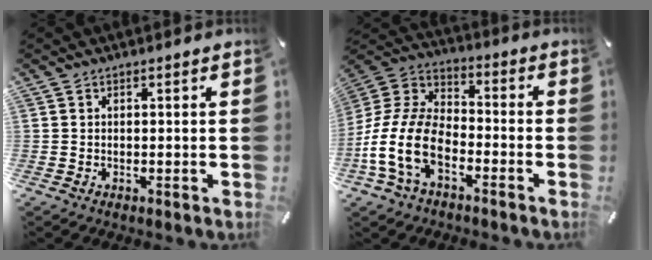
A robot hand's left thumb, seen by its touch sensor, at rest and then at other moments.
{"total": 15.0, "force": [-7.4, 8.6, 9.8], "torque": [-0.220, 0.018, -0.139]}